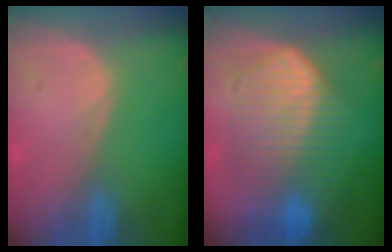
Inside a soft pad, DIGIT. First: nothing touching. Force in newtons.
{"total": 10.5, "press": 10.4, "slide": 0.6}